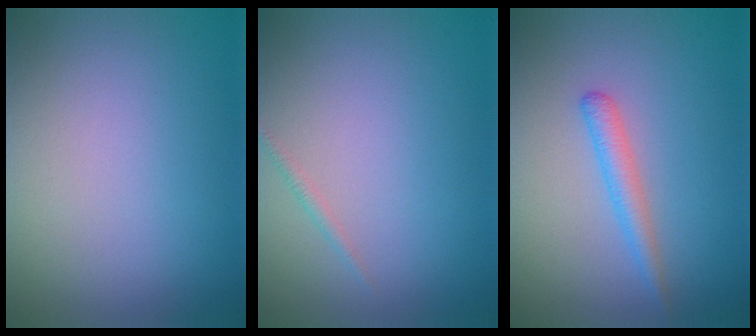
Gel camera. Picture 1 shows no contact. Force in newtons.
{"total": 0.7, "press": 0.7, "slide": 0.0}
{"total": 1.9, "press": 1.9, "slide": 0.0}